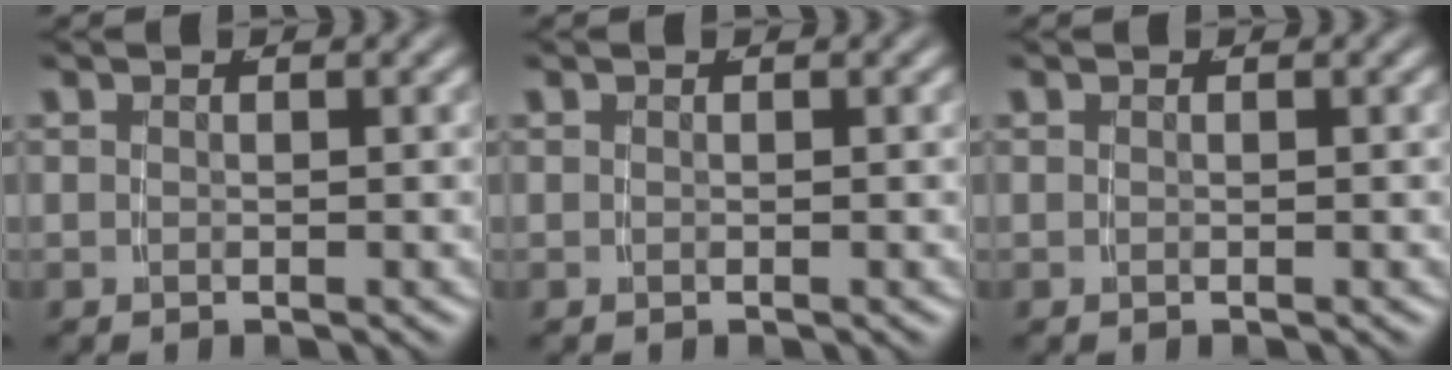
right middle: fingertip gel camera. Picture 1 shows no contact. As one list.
[{"total": 0.0}, {"total": 0.0}]